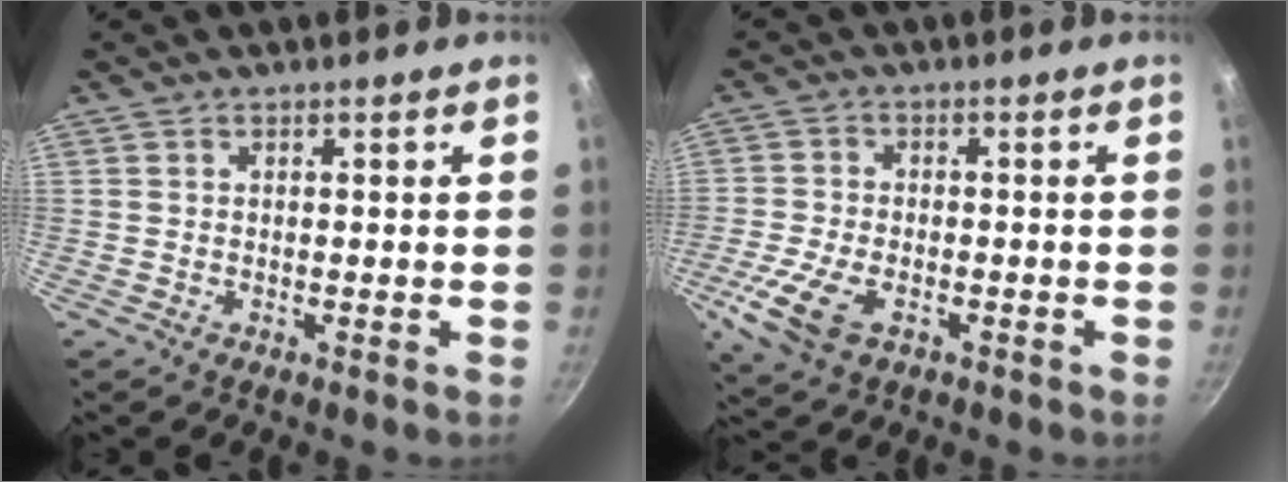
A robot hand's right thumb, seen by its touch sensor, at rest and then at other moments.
{"total": 8.9, "force": [-3.6, 4.9, 6.5], "torque": [-0.142, -0.002, -0.072]}